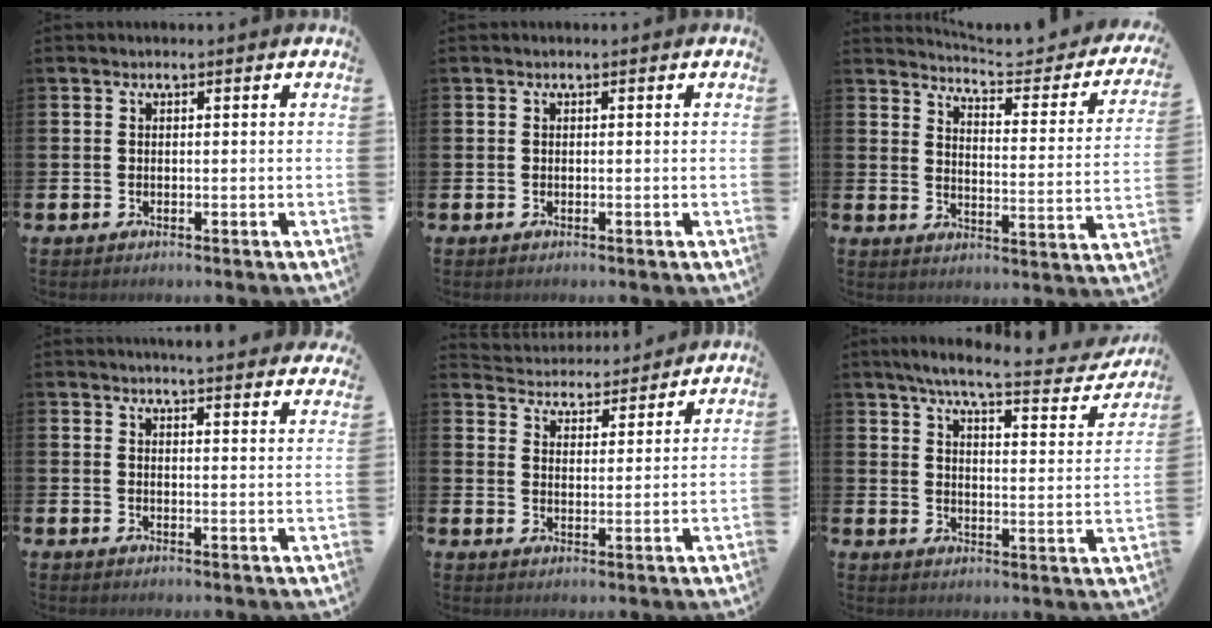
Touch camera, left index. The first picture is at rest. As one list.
[{"total": 0.0}, {"total": 4.3, "force": [4.1, 0.3, 1.3], "torque": [-0.042, -0.038, 0.060]}, {"total": 4.2, "force": [4.2, -0.6, 0.1], "torque": [0.000, -0.028, 0.074]}, {"total": 4.6, "force": [4.5, 1.0, -0.3], "torque": [-0.011, -0.038, 0.078]}, {"total": 6.4, "force": [5.6, 0.5, 3.1], "torque": [-0.070, -0.041, 0.085]}]